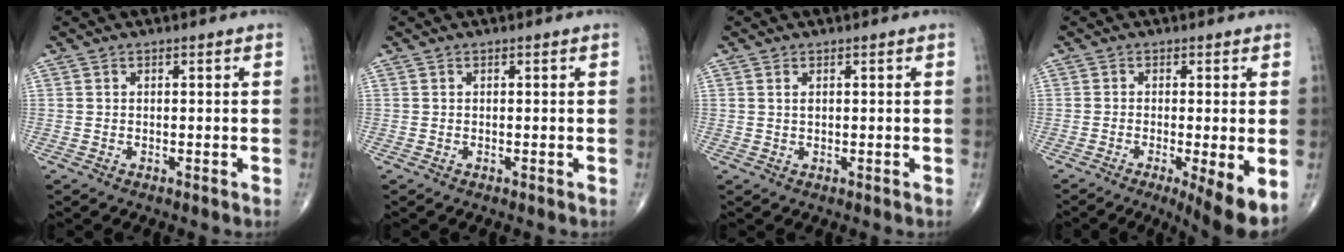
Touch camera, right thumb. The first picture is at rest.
{"total": 0.0}
{"total": 1.0, "force": [0.4, 0.5, 0.8], "torque": [-0.016, 0.000, 0.009]}
{"total": 7.9, "force": [-2.8, 1.3, 7.3], "torque": [-0.112, -0.020, -0.045]}